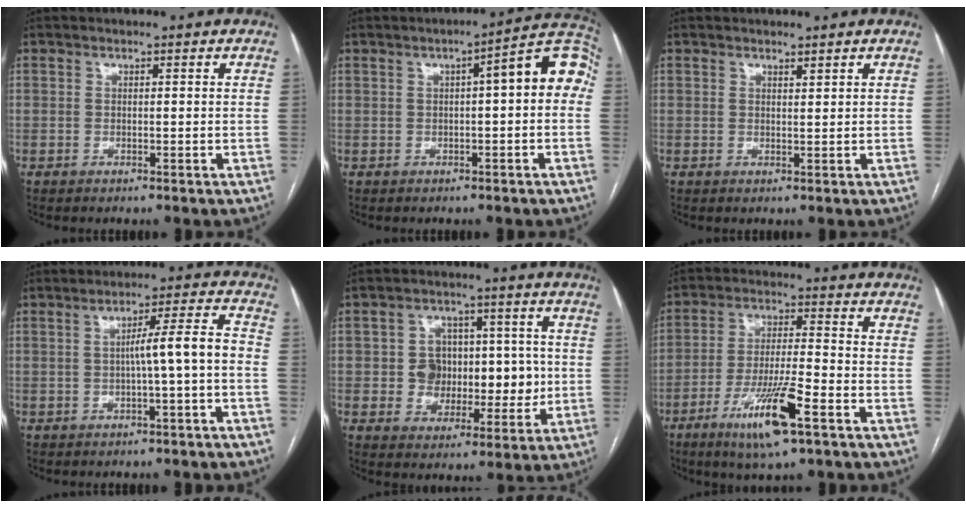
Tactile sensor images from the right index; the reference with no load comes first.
{"total": 8.9, "force": [1.0, 1.8, 8.6], "torque": [-0.106, 0.036, 0.005]}
{"total": 0.9, "force": [0.8, 0.0, 0.3], "torque": [-0.007, -0.005, 0.015]}
{"total": 6.2, "force": [-1.1, -0.4, 6.1], "torque": [-0.091, 0.019, -0.014]}
{"total": 9.2, "force": [0.1, 7.7, 5.1], "torque": [-0.065, 0.033, 0.011]}
{"total": 12.0, "force": [-6.3, 1.1, 10.2], "torque": [-0.191, -0.018, -0.111]}